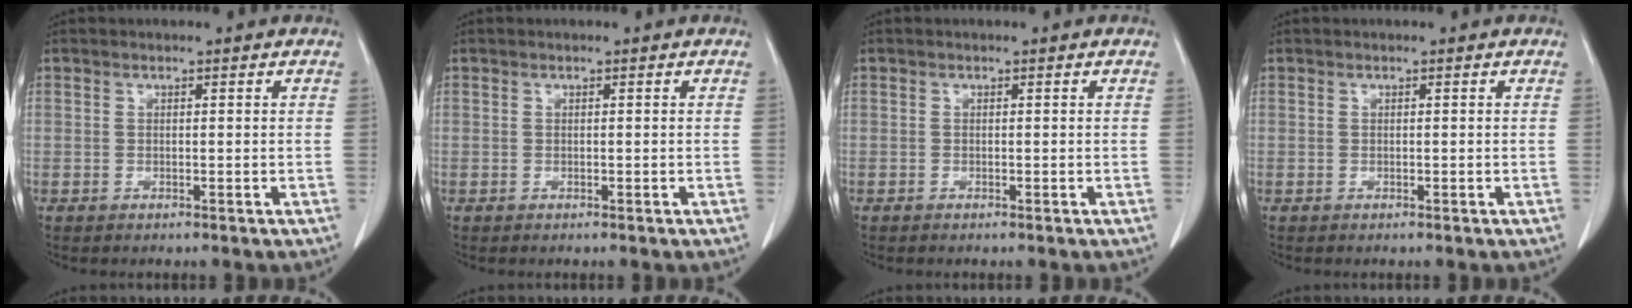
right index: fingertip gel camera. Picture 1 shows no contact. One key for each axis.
{"total": 0.0}
{"total": 0.0}
{"total": 0.0}